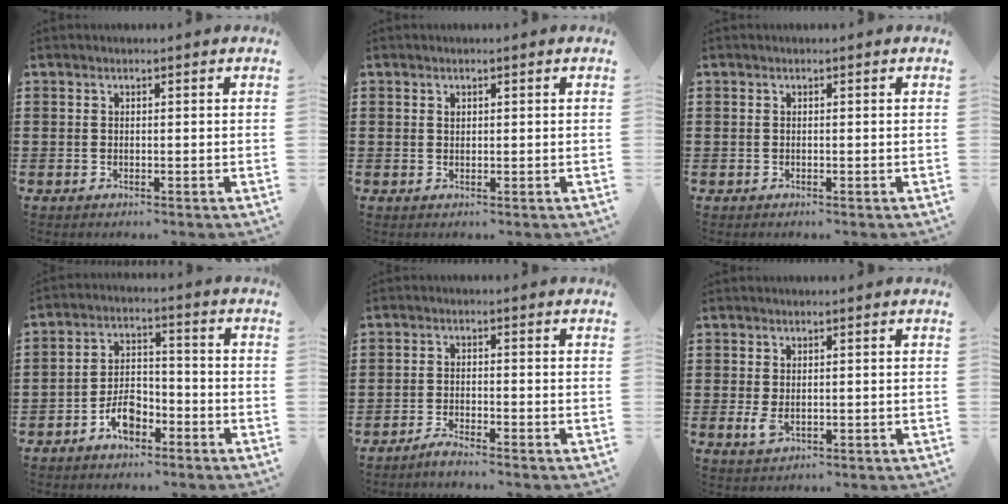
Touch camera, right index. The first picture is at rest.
{"total": 0.5, "force": [0.3, 0.4, 0.2], "torque": [-0.006, 0.001, 0.006]}
{"total": 0.0}
{"total": 5.9, "force": [-3.5, 3.0, 3.6], "torque": [-0.070, 0.011, -0.067]}
{"total": 2.0, "force": [-2.0, -0.2, 0.5], "torque": [-0.010, 0.003, -0.037]}
{"total": 2.0, "force": [-0.1, 1.1, 1.6], "torque": [-0.038, -0.002, -0.003]}